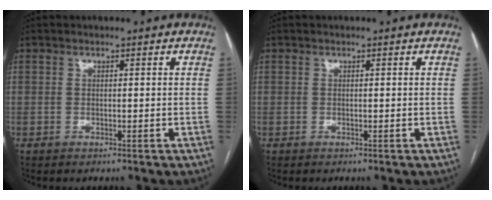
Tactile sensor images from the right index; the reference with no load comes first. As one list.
[{"total": 0.0}]